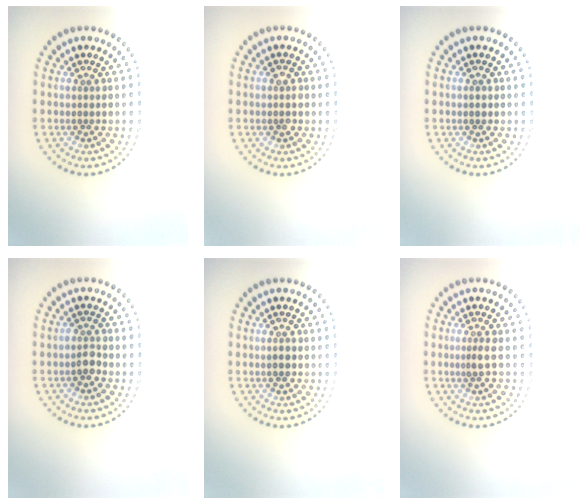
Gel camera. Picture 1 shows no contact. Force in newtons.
{"total": 1.1, "press": 1.1, "slide": 0.4}
{"total": 0.8, "press": 0.8, "slide": 0.2}
{"total": 1.4, "press": 1.2, "slide": 0.8}
{"total": 1.3, "press": 1.3, "slide": 0.1}
{"total": 1.0, "press": 0.6, "slide": 0.8}